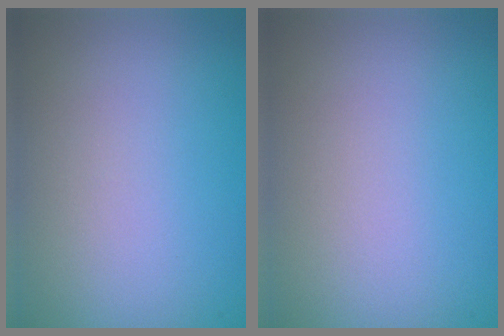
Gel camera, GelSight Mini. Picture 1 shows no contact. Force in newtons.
{"total": 0.0}